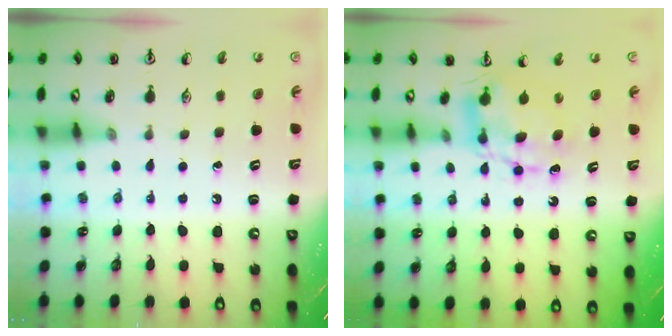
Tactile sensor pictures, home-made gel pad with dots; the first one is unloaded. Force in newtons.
{"total": 7.6, "press": 7.5, "slide": 0.7}